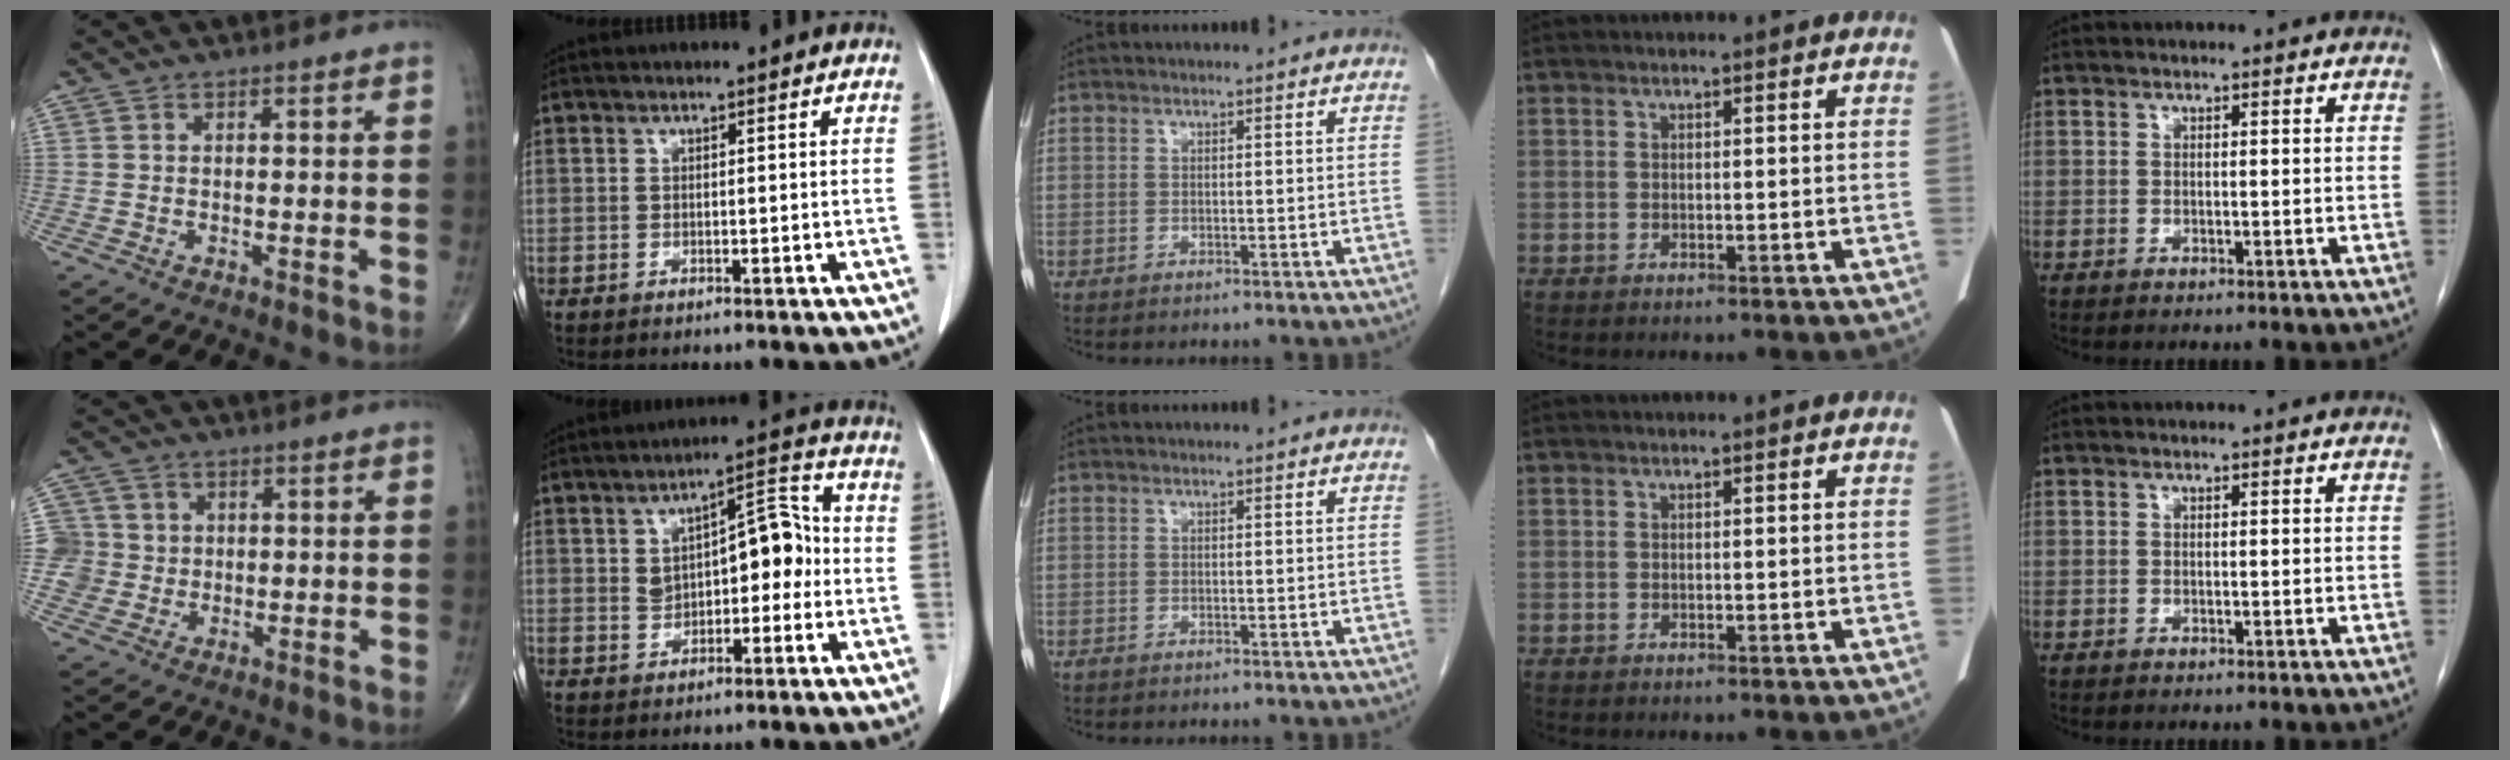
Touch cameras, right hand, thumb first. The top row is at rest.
{"thumb": {"total": 6.1, "force": [0.5, 6.1, 0.2], "torque": [0.028, 0.012, 0.007]}, "index": {"total": 8.3, "force": [0.2, 3.9, 7.4], "torque": [-0.104, 0.039, 0.007]}, "middle": {"total": 0.6, "force": [-0.6, 0.1, 0.2], "torque": [-0.007, -0.001, -0.011]}}